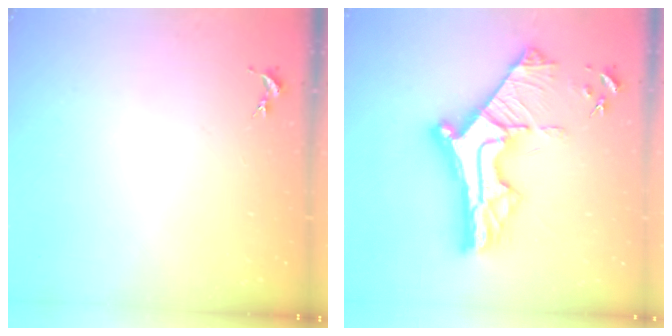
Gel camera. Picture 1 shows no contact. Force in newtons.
{"total": 13.9, "press": 13.9, "slide": 1.2}